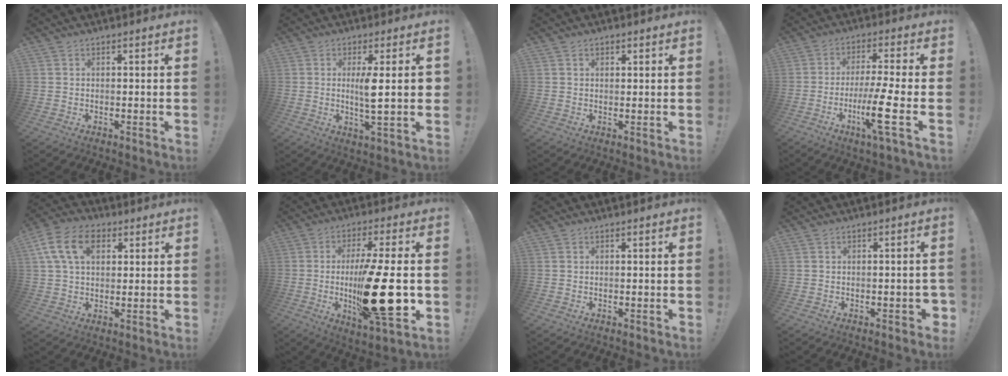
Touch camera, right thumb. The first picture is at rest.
{"total": 8.8, "force": [1.0, -0.3, 8.7], "torque": [-0.147, -0.010, 0.012]}
{"total": 1.0, "force": [0.6, 0.7, 0.4], "torque": [-0.002, -0.002, 0.011]}
{"total": 12.1, "force": [-4.0, 0.6, 11.4], "torque": [-0.198, 0.010, -0.063]}
{"total": 12.6, "force": [4.5, 8.5, 8.1], "torque": [-0.149, 0.009, 0.089]}
{"total": 22.9, "force": [-2.9, 5.6, 22.0], "torque": [-0.369, -0.010, -0.038]}
{"total": 0.0}
{"total": 2.4, "force": [-1.1, 0.7, 2.0], "torque": [-0.031, 0.009, -0.016]}